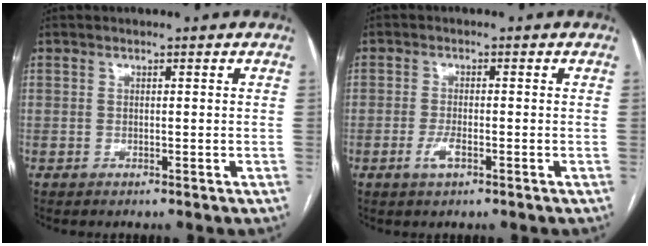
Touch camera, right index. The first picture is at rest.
{"total": 2.7, "force": [-1.2, 0.7, 2.3], "torque": [-0.047, -0.002, -0.023]}